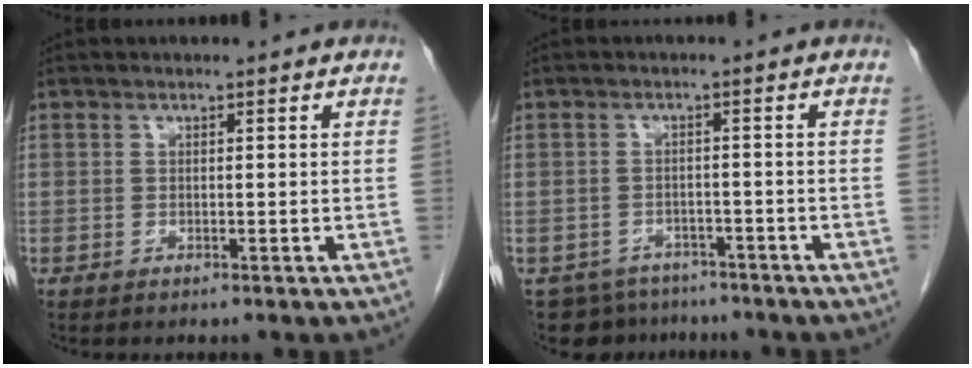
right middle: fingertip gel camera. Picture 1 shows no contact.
{"total": 6.8, "force": [-5.8, 3.5, 0.0], "torque": [0.002, 0.009, -0.076]}